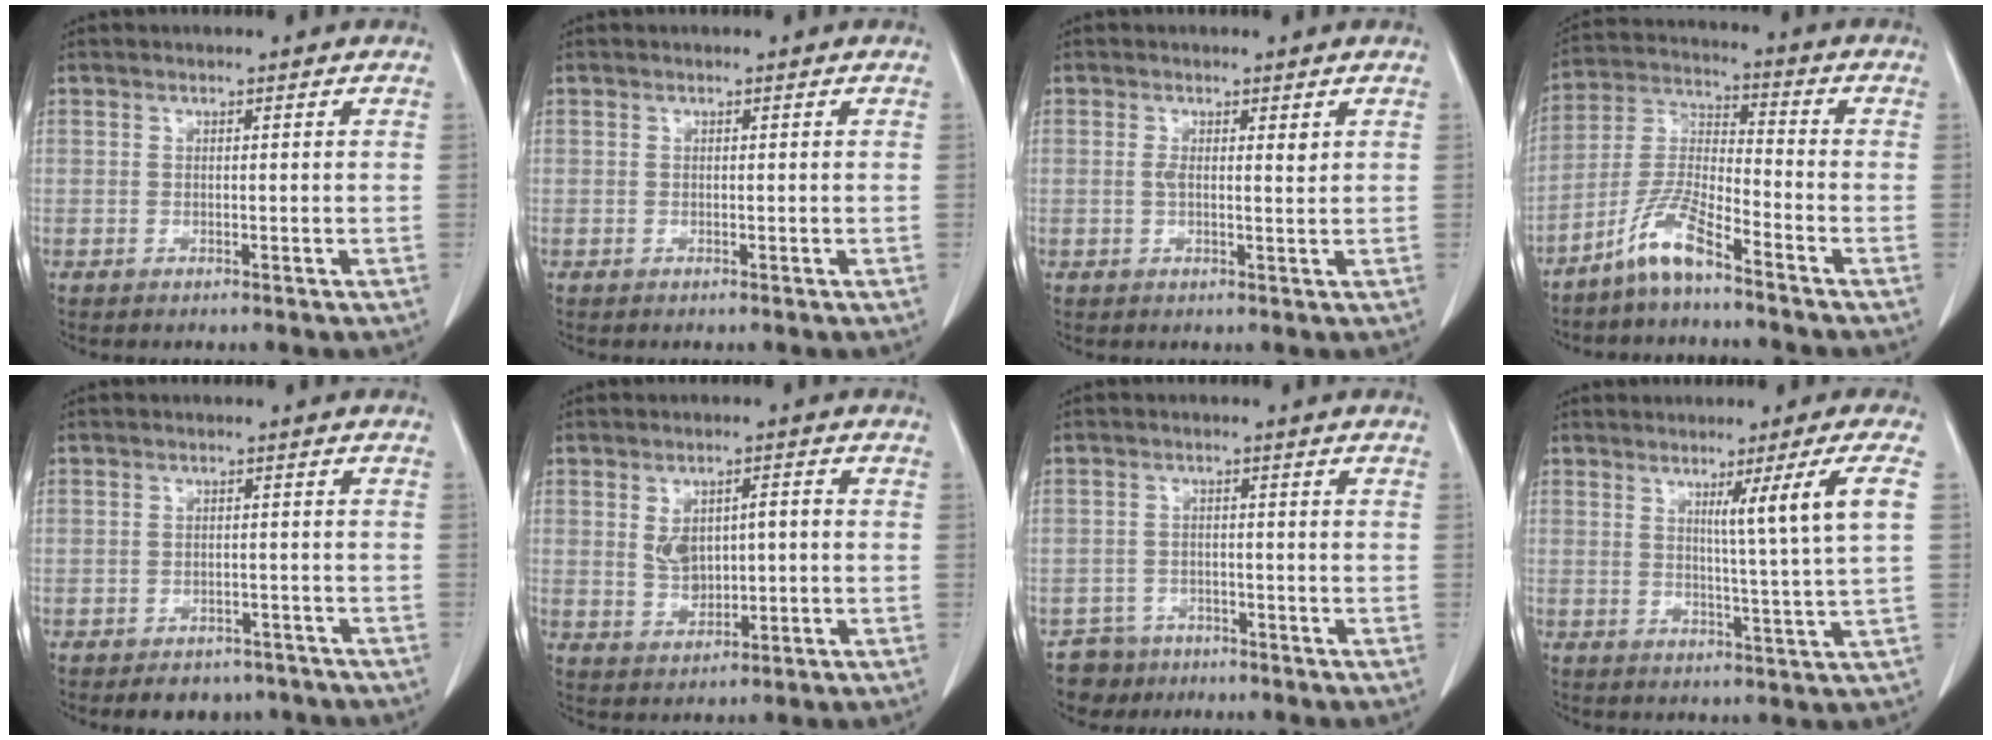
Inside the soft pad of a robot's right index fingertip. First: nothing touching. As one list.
[{"total": 0.0}, {"total": 2.2, "force": [0.7, 0.6, 2.0], "torque": [-0.038, 0.000, 0.011]}, {"total": 8.1, "force": [-5.9, 0.9, 5.4], "torque": [-0.126, -0.006, -0.122]}, {"total": 5.8, "force": [-4.8, 3.2, 0.7], "torque": [0.009, 0.010, -0.061]}, {"total": 5.5, "force": [0.3, 3.1, 4.6], "torque": [-0.087, 0.018, 0.020]}, {"total": 4.4, "force": [-3.3, 2.9, -0.7], "torque": [0.014, 0.007, -0.053]}, {"total": 7.8, "force": [2.5, -2.5, 7.0], "torque": [-0.112, -0.016, 0.047]}]